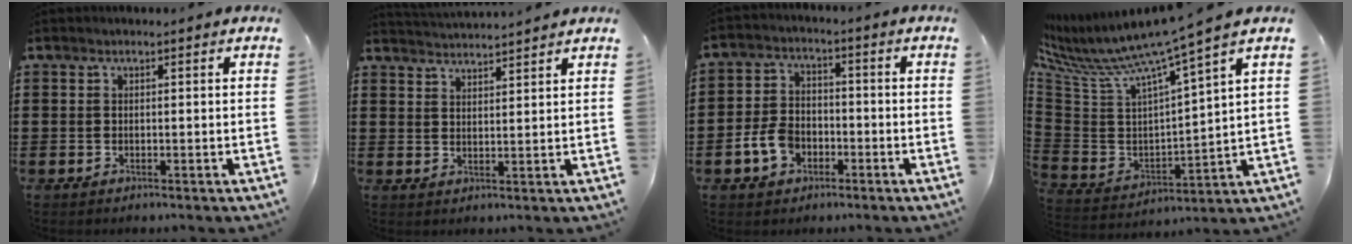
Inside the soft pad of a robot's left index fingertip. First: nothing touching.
{"total": 2.9, "force": [2.8, -0.6, -0.3], "torque": [-0.003, -0.013, 0.052]}
{"total": 5.9, "force": [-2.5, 4.1, 3.4], "torque": [-0.080, 0.007, -0.050]}
{"total": 8.5, "force": [7.0, -0.5, 4.9], "torque": [-0.125, -0.063, 0.107]}